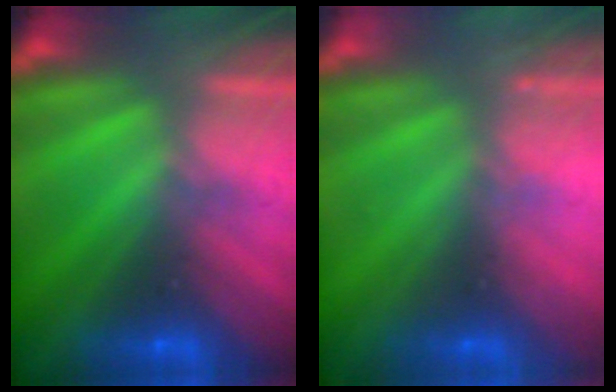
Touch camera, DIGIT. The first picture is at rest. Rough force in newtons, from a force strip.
{"total": 2.2}